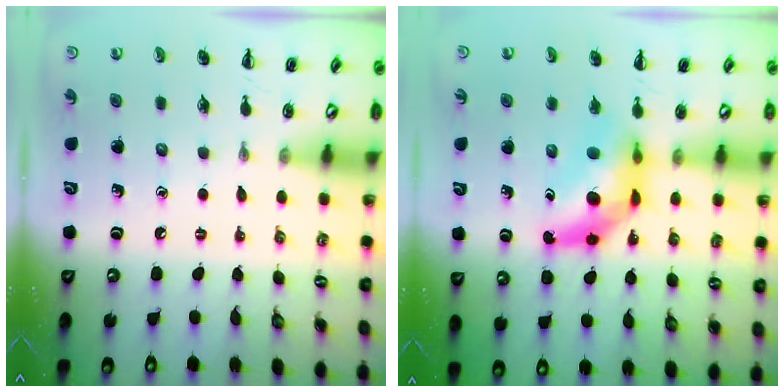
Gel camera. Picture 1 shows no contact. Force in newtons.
{"total": 7.5, "press": 7.3, "slide": 1.9}